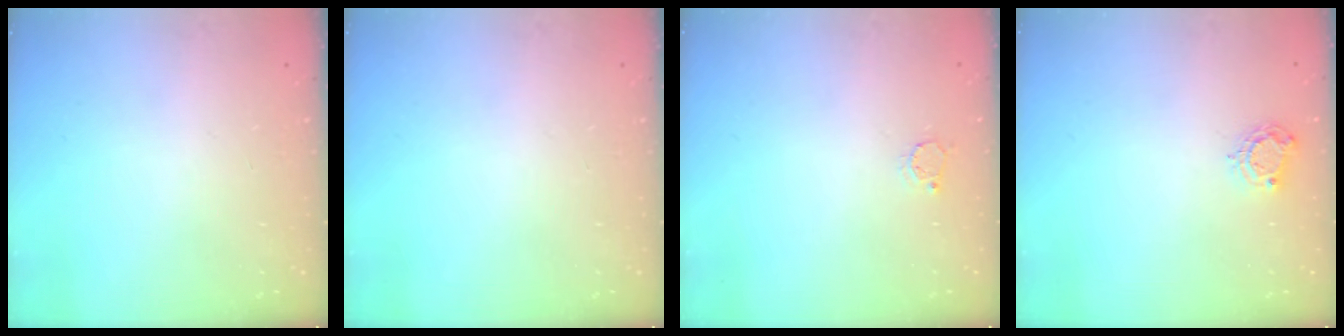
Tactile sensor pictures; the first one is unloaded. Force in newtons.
{"total": 0.0}
{"total": 2.6, "press": 2.6, "slide": 0.3}
{"total": 5.5, "press": 5.5, "slide": 0.4}